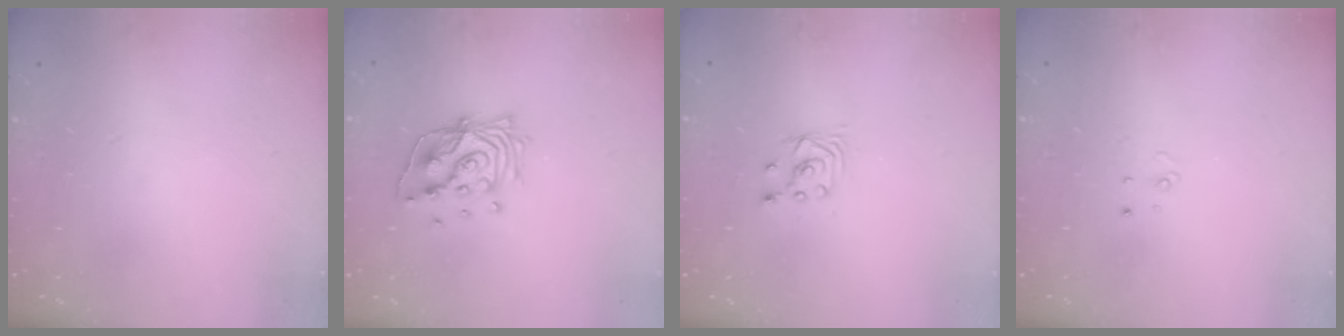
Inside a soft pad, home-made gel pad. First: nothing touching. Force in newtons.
{"total": 14.4, "press": 14.4, "slide": 1.1}
{"total": 2.2, "press": 2.2, "slide": 0.3}
{"total": 2.6, "press": 2.6, "slide": 0.2}